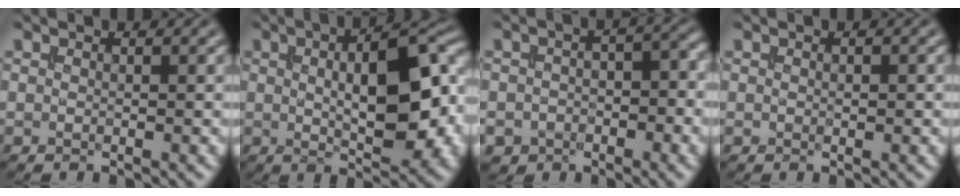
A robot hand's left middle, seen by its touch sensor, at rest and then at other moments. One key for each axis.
{"total": 10.6, "fx": 0.8, "fy": 3.8, "fz": 9.9, "tx": -0.131, "ty": 0.012, "tz": 0.015}
{"total": 5.0, "fx": -2.5, "fy": 3.4, "fz": 2.7, "tx": -0.030, "ty": -0.010, "tz": -0.034}
{"total": 0.5, "fx": -0.1, "fy": 0.2, "fz": 0.5, "tx": -0.008, "ty": 0.003, "tz": 0.001}